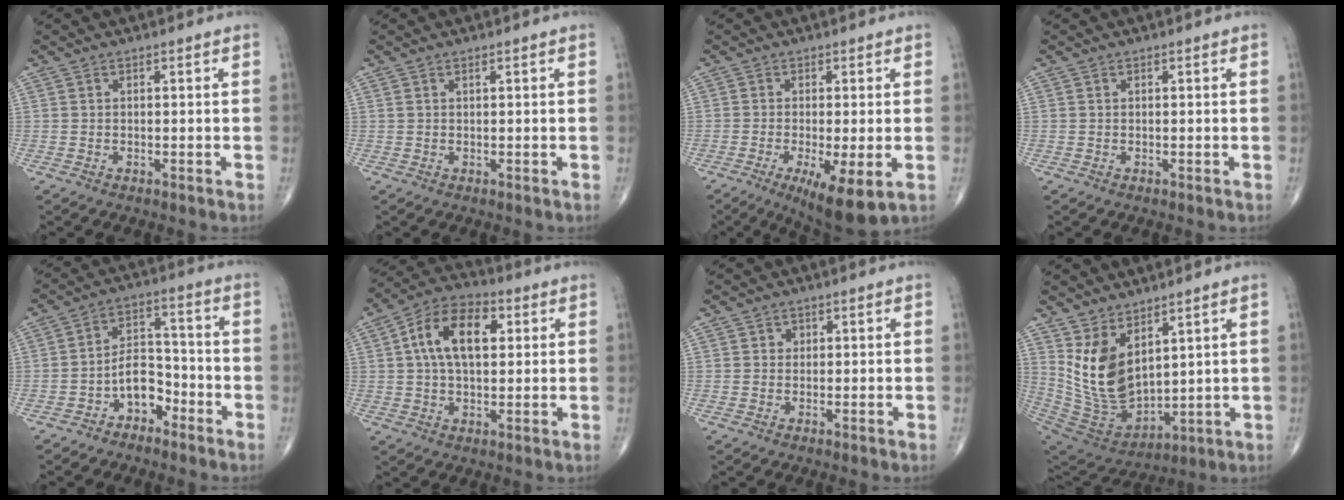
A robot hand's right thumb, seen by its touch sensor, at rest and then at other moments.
{"total": 0.5, "force": [0.4, 0.1, 0.4], "torque": [-0.010, 0.004, 0.008]}
{"total": 9.4, "force": [-3.2, 2.4, 8.5], "torque": [-0.138, -0.021, -0.048]}
{"total": 0.0}
{"total": 7.4, "force": [-4.0, 4.7, 4.1], "torque": [-0.039, 0.046, -0.075]}
{"total": 13.0, "force": [3.0, 7.3, 10.3], "torque": [-0.174, 0.019, 0.044]}
{"total": 1.3, "force": [0.3, 1.2, 0.3], "torque": [0.004, 0.001, 0.002]}
{"total": 13.3, "force": [5.5, 7.3, 9.7], "torque": [-0.163, -0.042, 0.135]}